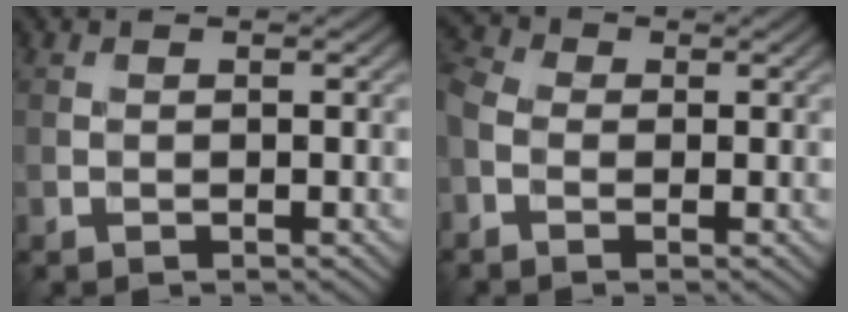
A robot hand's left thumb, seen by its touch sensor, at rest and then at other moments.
{"total": 4.4, "force": [-1.2, 3.0, 3.0], "torque": [-0.075, 0.000, -0.036]}